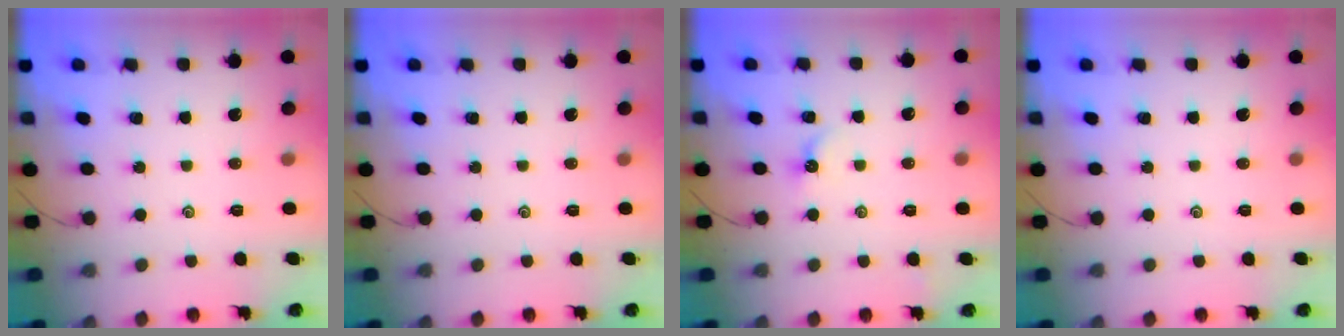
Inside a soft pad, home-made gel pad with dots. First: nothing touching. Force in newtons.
{"total": 0.0}
{"total": 3.9, "press": 3.9, "slide": 0.6}
{"total": 0.0}